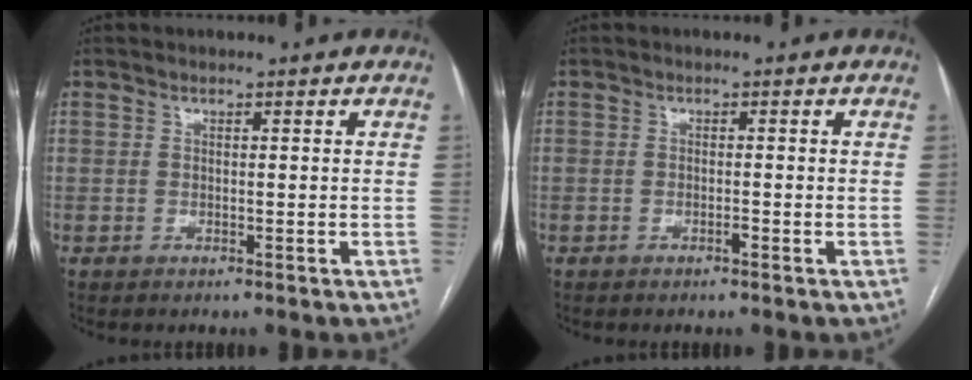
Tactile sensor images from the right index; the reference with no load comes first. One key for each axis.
{"total": 0.7, "fx": -0.5, "fy": 0.2, "fz": 0.5, "tx": -0.009, "ty": 0.001, "tz": -0.007}